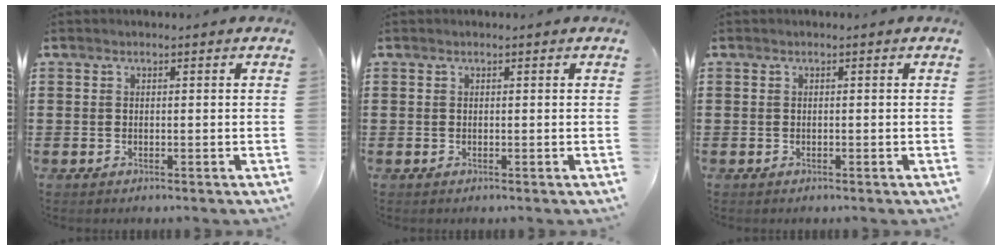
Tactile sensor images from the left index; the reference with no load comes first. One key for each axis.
{"total": 0.0}
{"total": 0.0}